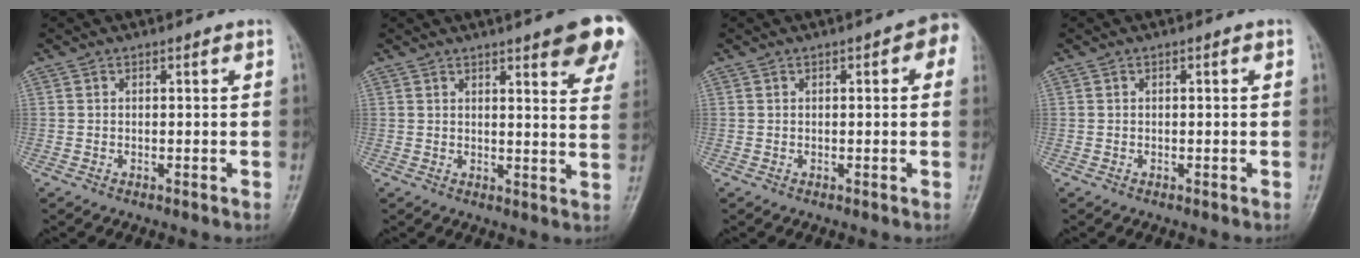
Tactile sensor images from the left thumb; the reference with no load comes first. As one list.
[{"total": 13.6, "force": [8.2, 2.9, 10.4], "torque": [-0.100, -0.032, 0.086]}, {"total": 4.8, "force": [1.5, 1.8, 4.2], "torque": [-0.036, 0.010, 0.007]}, {"total": 0.0}]